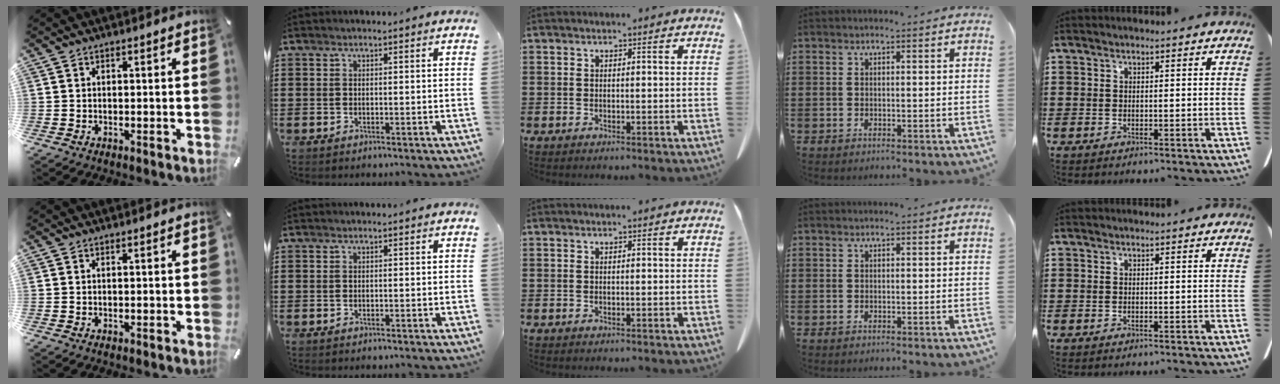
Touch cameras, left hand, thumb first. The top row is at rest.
{}